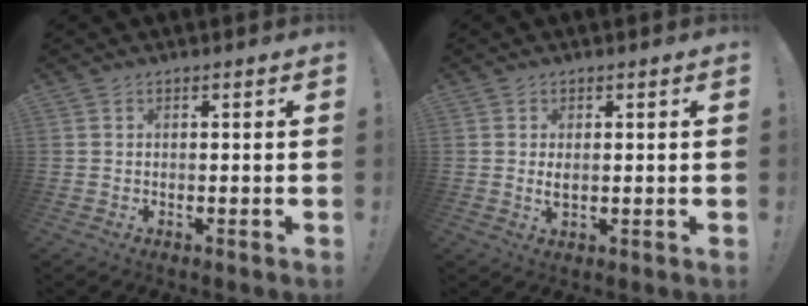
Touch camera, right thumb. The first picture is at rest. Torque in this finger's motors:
{"motor_torque": [-0.16, 0.05, 0.30, -0.11, 0.05]}